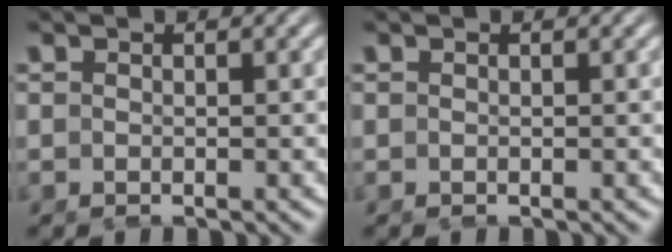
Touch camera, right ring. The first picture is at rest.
{"total": 0.0}